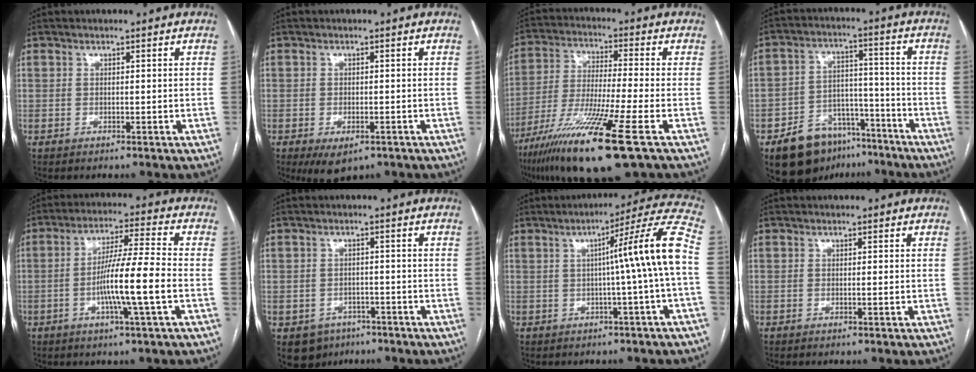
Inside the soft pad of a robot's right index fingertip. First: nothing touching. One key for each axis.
{"total": 4.6, "fx": -2.6, "fy": 2.3, "fz": 3.0, "tx": -0.047, "ty": -0.006, "tz": -0.031}
{"total": 17.0, "fx": -9.4, "fy": -0.1, "fz": 14.1, "tx": -0.275, "ty": -0.049, "tz": -0.171}
{"total": 12.0, "fx": -8.1, "fy": 7.4, "fz": 5.0, "tx": -0.075, "ty": 0.028, "tz": -0.123}
{"total": 10.8, "fx": -2.6, "fy": -0.8, "fz": 10.5, "tx": -0.192, "ty": -0.003, "tz": -0.052}
{"total": 5.2, "fx": -2.9, "fy": 4.2, "fz": 0.9, "tx": -0.010, "ty": 0.007, "tz": -0.037}
{"total": 11.6, "fx": -0.2, "fy": -2.1, "fz": 11.4, "tx": -0.146, "ty": 0.020, "tz": -0.005}
{"total": 0.6, "fx": -0.1, "fy": 0.0, "fz": 0.6, "tx": -0.011, "ty": -0.001, "tz": -0.003}